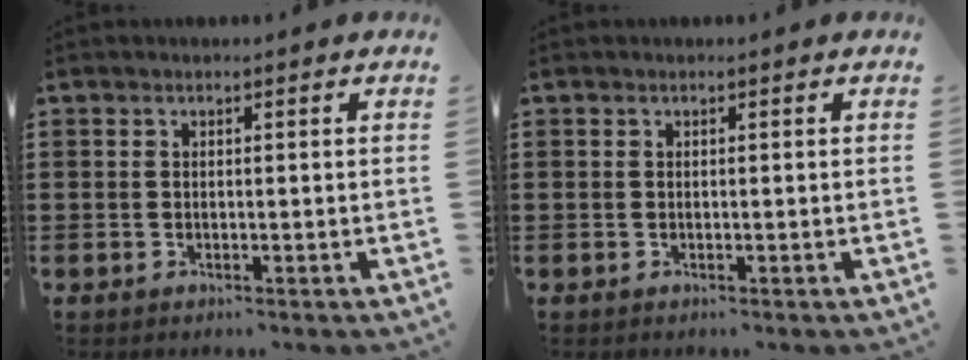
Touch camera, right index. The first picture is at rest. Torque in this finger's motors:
{"motor_torque": [0.00, 2.14, 0.00, 0.00]}